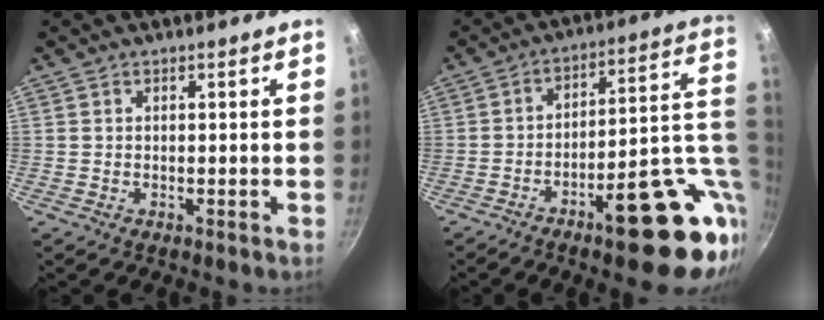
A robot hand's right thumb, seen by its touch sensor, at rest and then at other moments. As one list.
[{"total": 22.1, "force": [-6.2, 8.2, 19.5], "torque": [-0.203, 0.014, -0.075]}]